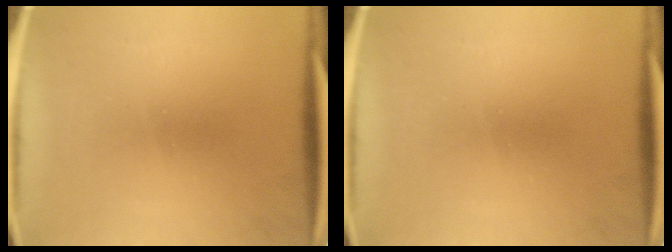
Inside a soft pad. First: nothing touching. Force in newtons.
{"total": 0.0}